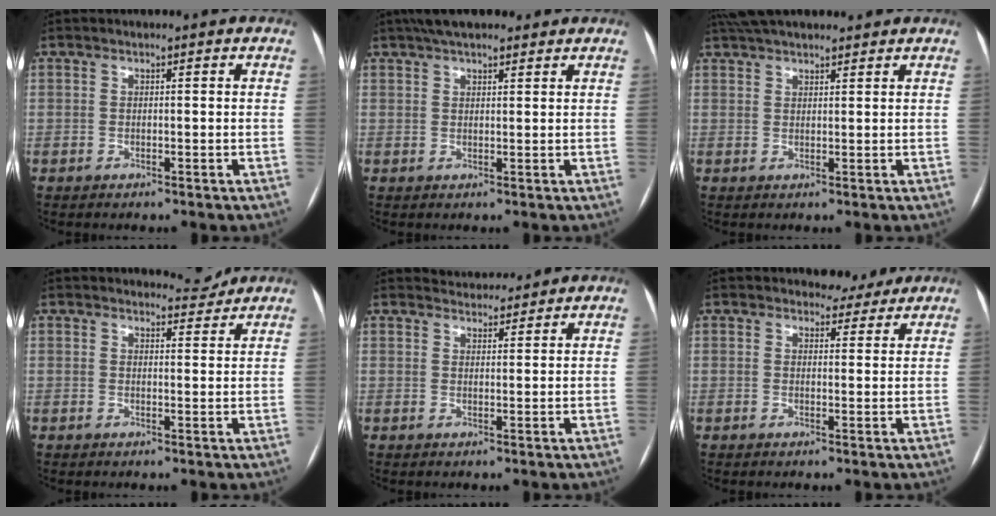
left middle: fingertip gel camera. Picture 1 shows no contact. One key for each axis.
{"total": 8.3, "fx": 6.6, "fy": 2.4, "fz": 4.4, "tx": -0.066, "ty": 0.037, "tz": 0.107}
{"total": 9.7, "fx": 8.4, "fy": 2.5, "fz": 4.1, "tx": -0.066, "ty": 0.044, "tz": 0.134}
{"total": 2.7, "fx": 2.6, "fy": 0.3, "fz": -0.4, "tx": -0.001, "ty": -0.015, "tz": 0.034}
{"total": 4.1, "fx": 4.1, "fy": 0.7, "fz": 0.0, "tx": -0.007, "ty": 0.014, "tz": 0.061}
{"total": 3.1, "fx": 2.9, "fy": 1.3, "fz": 0.0, "tx": -0.001, "ty": -0.003, "tz": 0.032}